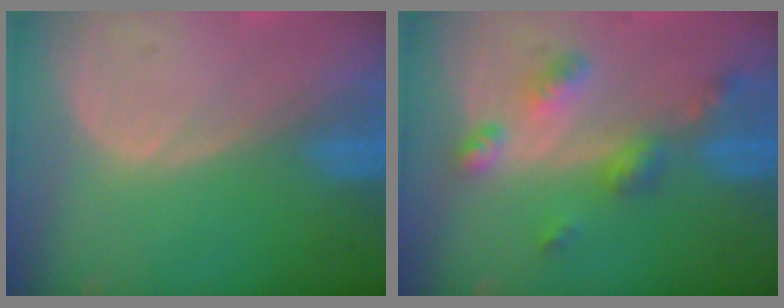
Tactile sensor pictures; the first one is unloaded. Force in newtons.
{"total": 6.2, "press": 5.5, "slide": 2.9}